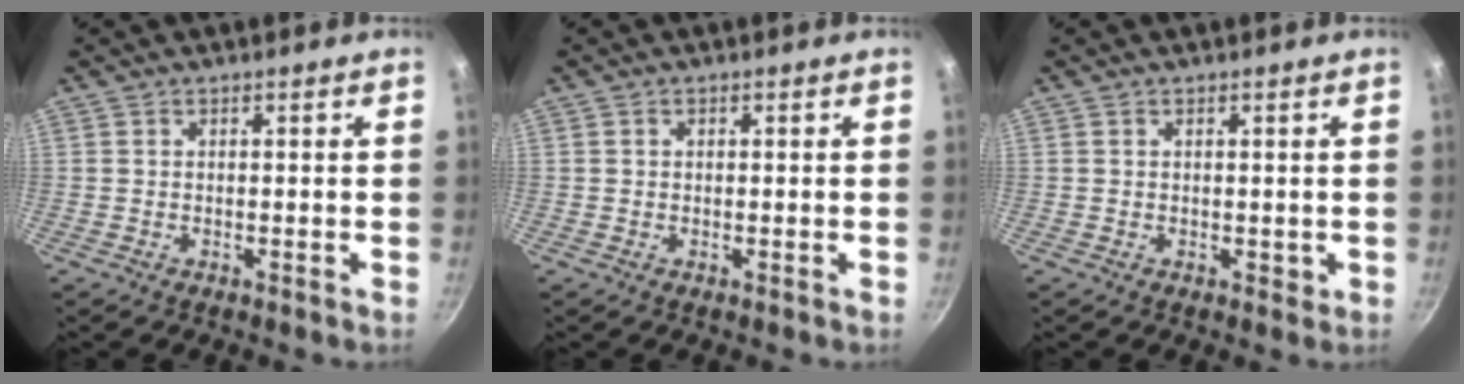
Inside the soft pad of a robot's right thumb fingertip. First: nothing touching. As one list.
[{"total": 0.6, "force": [0.1, 0.5, 0.2], "torque": [-0.001, 0.004, 0.002]}, {"total": 1.0, "force": [0.2, 0.8, 0.5], "torque": [-0.001, 0.002, 0.004]}]